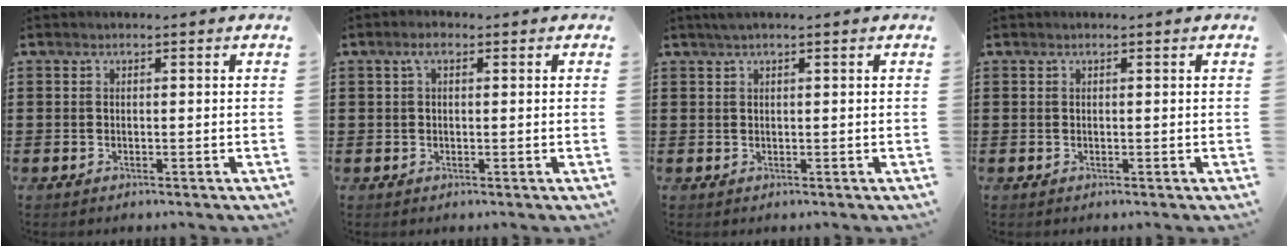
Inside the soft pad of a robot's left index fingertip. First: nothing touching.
{"total": 2.5, "force": [0.8, 1.1, 2.0], "torque": [-0.043, 0.009, 0.014]}
{"total": 1.3, "force": [0.8, 0.0, 1.0], "torque": [-0.020, 0.001, 0.015]}
{"total": 0.0}